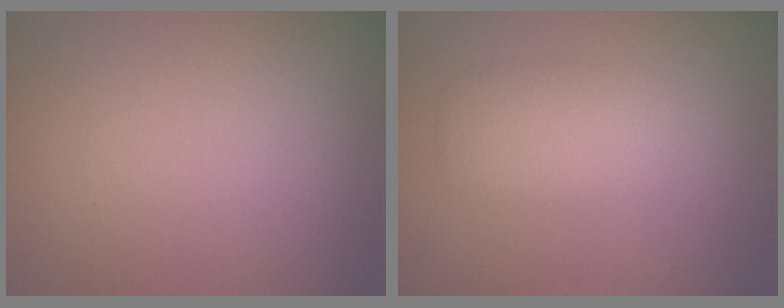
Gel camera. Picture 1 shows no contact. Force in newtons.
{"total": 3.2, "press": 3.2, "slide": 0.2}